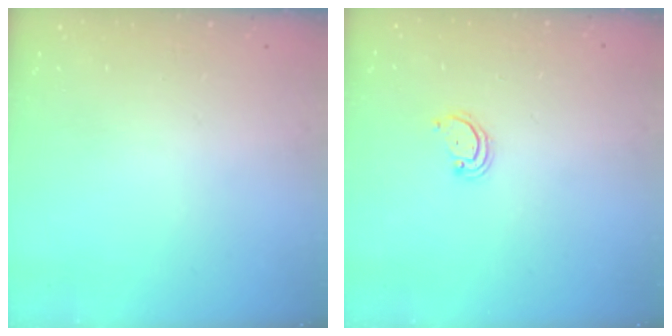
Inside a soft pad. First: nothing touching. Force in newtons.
{"total": 2.4, "press": 2.4, "slide": 0.2}